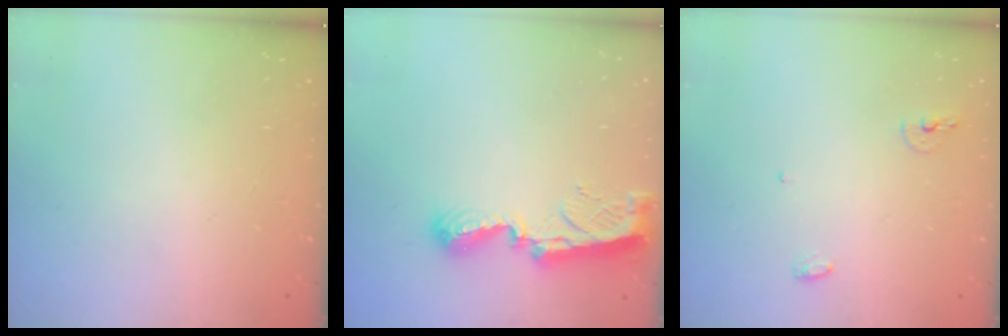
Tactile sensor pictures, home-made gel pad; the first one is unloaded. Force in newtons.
{"total": 9.9, "press": 9.9, "slide": 0.5}
{"total": 4.9, "press": 4.8, "slide": 1.0}